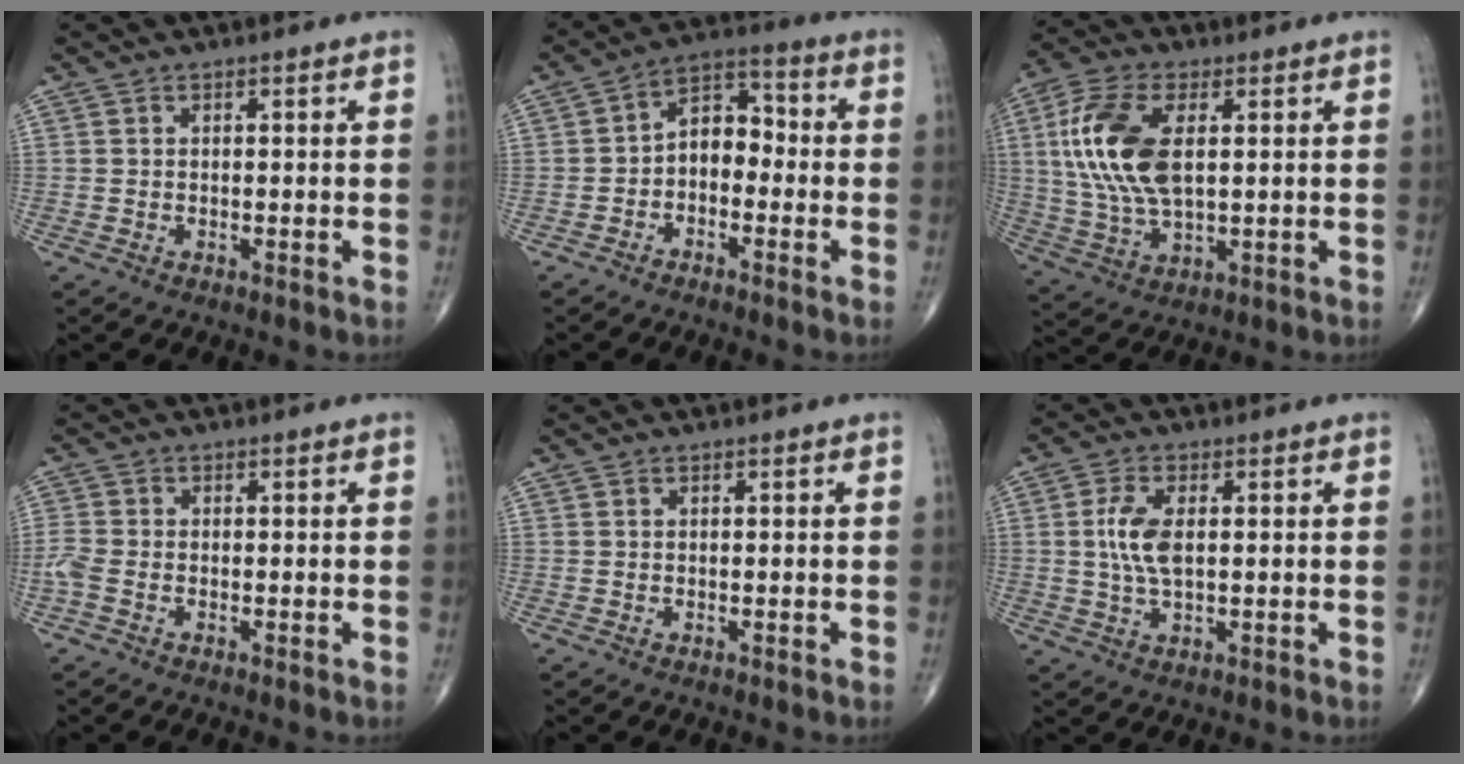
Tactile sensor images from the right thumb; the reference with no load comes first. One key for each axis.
{"total": 7.3, "fx": -1.7, "fy": 4.9, "fz": 5.1, "tx": -0.054, "ty": 0.038, "tz": -0.046}
{"total": 15.2, "fx": 2.8, "fy": 7.6, "fz": 12.9, "tx": -0.279, "ty": -0.001, "tz": 0.056}
{"total": 2.8, "fx": -1.2, "fy": 1.5, "fz": 2.0, "tx": -0.063, "ty": 0.002, "tz": -0.030}
{"total": 0.0}
{"total": 6.4, "fx": 0.6, "fy": 3.0, "fz": 5.7, "tx": -0.126, "ty": -0.001, "tz": 0.011}